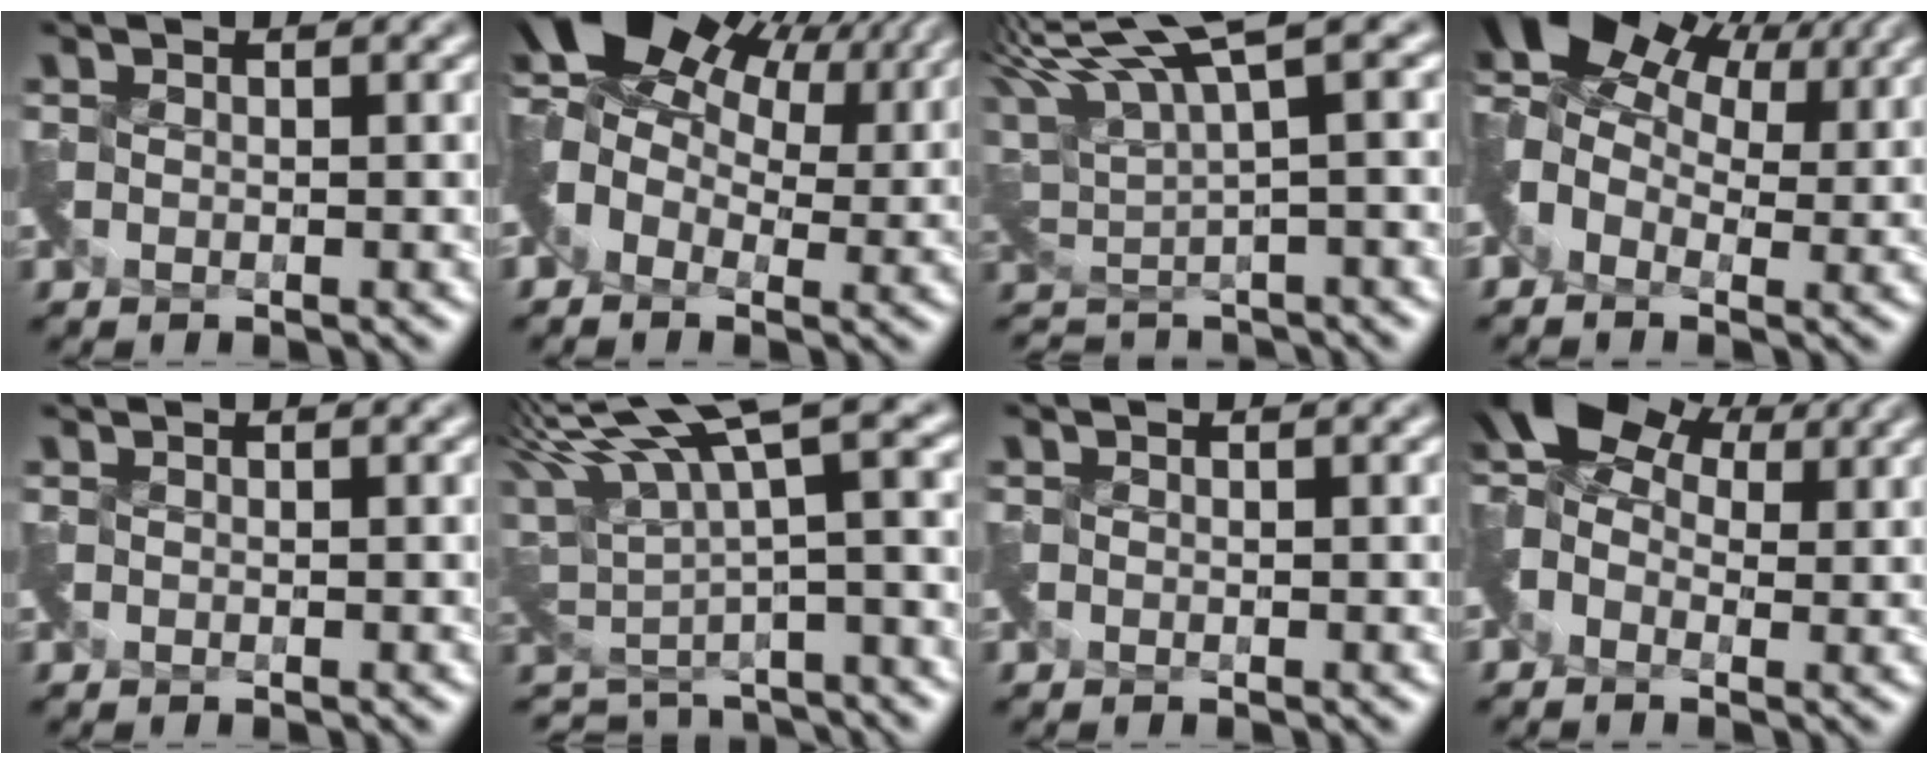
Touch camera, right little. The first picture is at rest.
{"total": 9.7, "force": [4.9, 5.8, 6.1], "torque": [-0.115, 0.016, 0.084]}
{"total": 4.9, "force": [4.2, 0.4, 2.6], "torque": [-0.040, 0.004, 0.082]}
{"total": 8.0, "force": [3.1, 5.4, 5.1], "torque": [-0.096, 0.016, 0.049]}
{"total": 0.0}
{"total": 4.4, "force": [2.6, 1.2, 3.3], "torque": [-0.048, -0.003, 0.063]}
{"total": 0.0}
{"total": 6.4, "force": [1.9, 4.6, 4.0], "torque": [-0.081, 0.017, 0.023]}